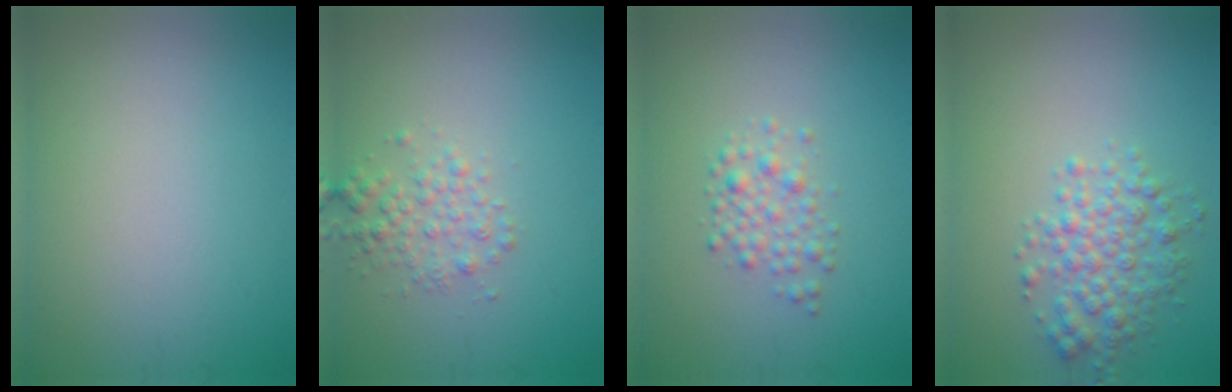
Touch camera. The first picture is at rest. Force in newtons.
{"total": 2.2, "press": 2.2, "slide": 0.0}
{"total": 2.1, "press": 2.1, "slide": 0.0}
{"total": 3.6, "press": 3.6, "slide": 0.0}